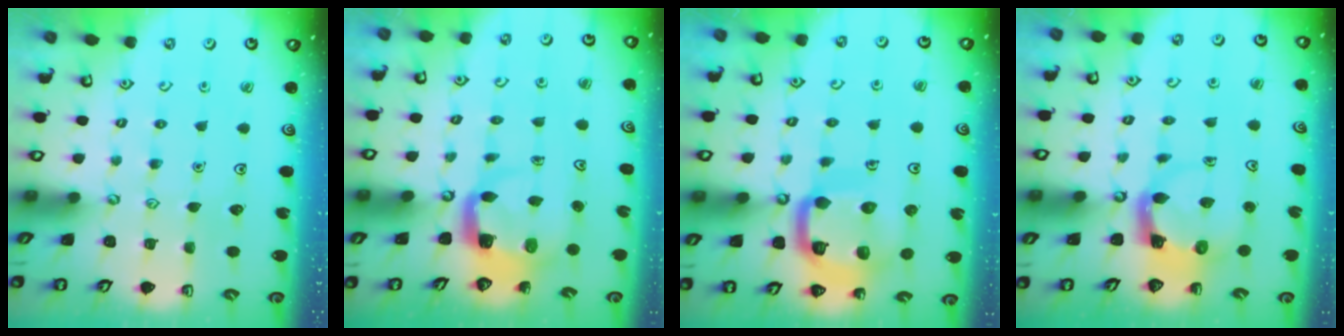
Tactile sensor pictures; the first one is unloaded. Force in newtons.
{"total": 4.0, "press": 3.9, "slide": 0.5}
{"total": 16.3, "press": 16.2, "slide": 1.7}
{"total": 3.9, "press": 3.8, "slide": 0.6}